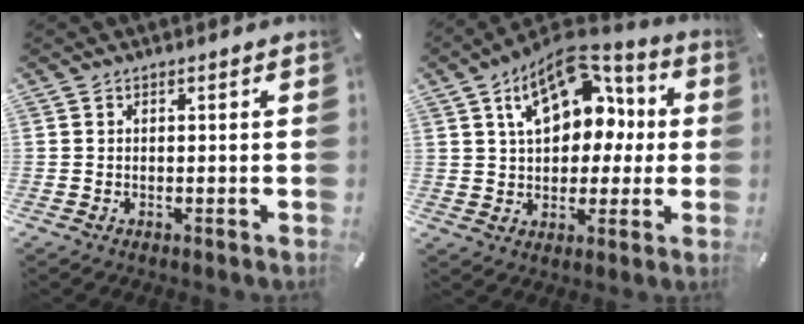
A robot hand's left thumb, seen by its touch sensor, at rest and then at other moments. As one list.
[{"total": 16.1, "force": [6.1, 11.1, 9.9], "torque": [-0.156, -0.024, 0.110]}]